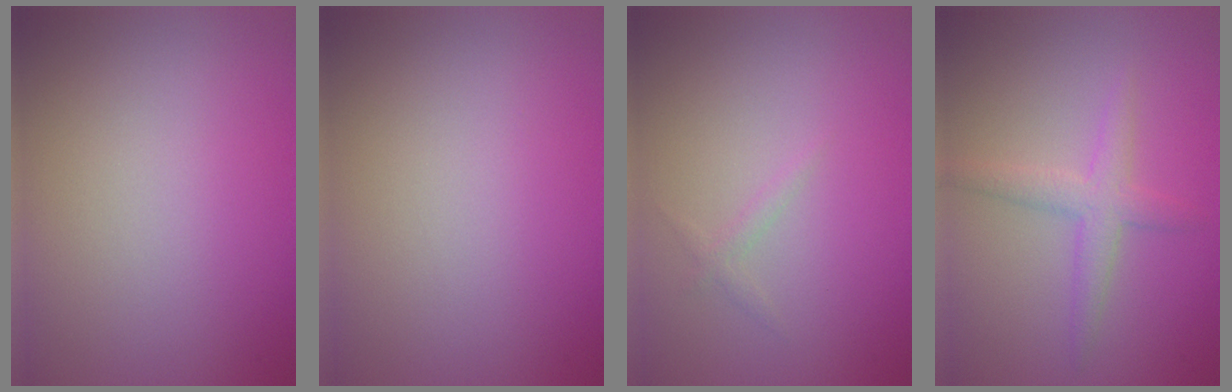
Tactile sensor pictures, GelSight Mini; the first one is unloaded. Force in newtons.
{"total": 0.0}
{"total": 0.7, "press": 0.7, "slide": 0.1}
{"total": 2.6, "press": 2.6, "slide": 0.0}